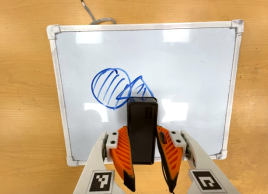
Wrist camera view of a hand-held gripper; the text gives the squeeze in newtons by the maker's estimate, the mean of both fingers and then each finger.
{"total": 5.0, "left": 3.6, "right": 6.4}